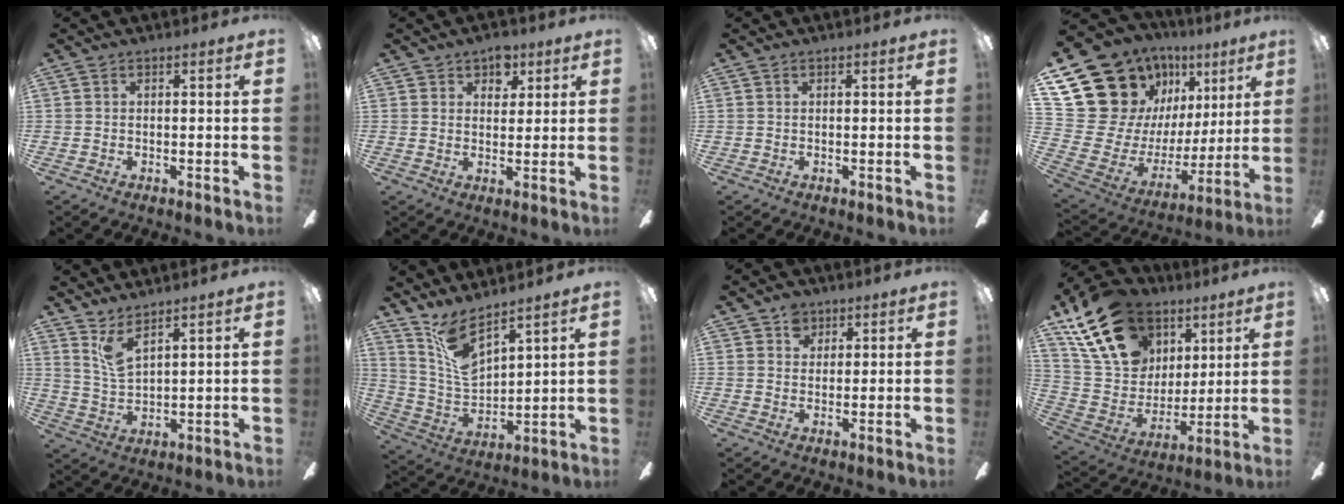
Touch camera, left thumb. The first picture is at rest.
{"total": 5.9, "force": [4.0, 3.9, 2.0], "torque": [-0.012, -0.014, 0.068]}
{"total": 0.0}
{"total": 21.7, "force": [11.8, 16.2, 8.3], "torque": [-0.171, -0.090, 0.256]}
{"total": 6.8, "force": [4.8, 2.1, 4.3], "torque": [-0.098, -0.018, 0.089]}
{"total": 11.5, "force": [8.4, 4.1, 6.7], "torque": [-0.136, -0.046, 0.160]}
{"total": 4.6, "force": [2.8, 3.4, 1.1], "torque": [-0.010, -0.002, 0.049]}
{"total": 24.2, "force": [13.7, 16.2, 11.6], "torque": [-0.223, -0.050, 0.263]}